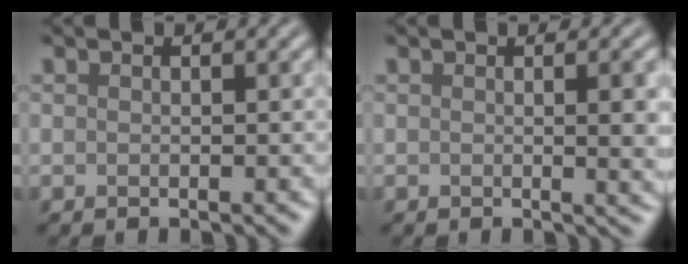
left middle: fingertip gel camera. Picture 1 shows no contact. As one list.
[{"total": 3.2, "force": [0.1, 0.8, 3.1], "torque": [-0.032, 0.000, 0.000]}]